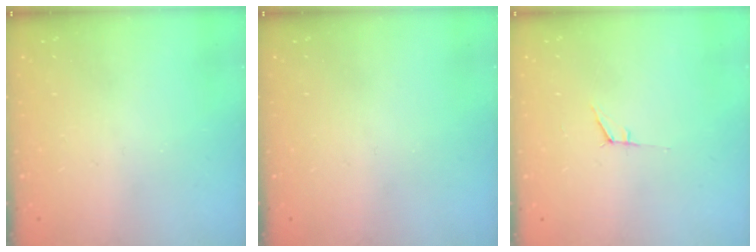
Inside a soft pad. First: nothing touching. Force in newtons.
{"total": 0.0}
{"total": 5.2, "press": 4.5, "slide": 2.5}